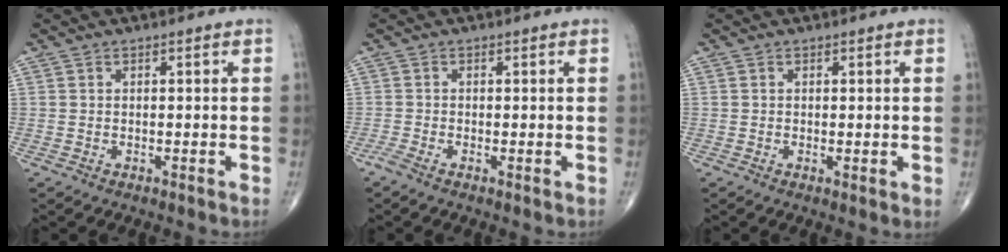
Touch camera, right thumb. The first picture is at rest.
{"total": 1.4, "force": [-0.7, 0.4, 1.2], "torque": [-0.032, -0.006, -0.024]}
{"total": 1.2, "force": [0.1, 0.3, 1.2], "torque": [-0.023, -0.006, 0.000]}